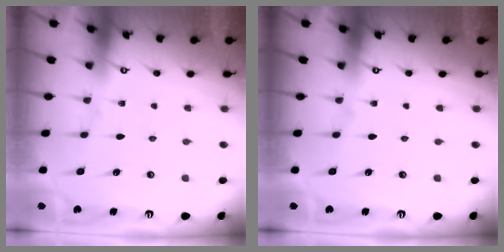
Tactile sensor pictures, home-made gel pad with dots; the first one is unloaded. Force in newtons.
{"total": 0.0}